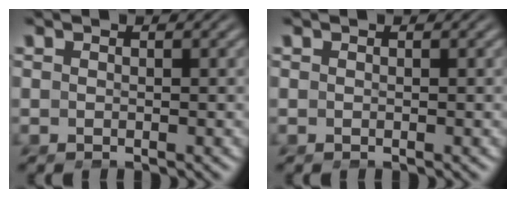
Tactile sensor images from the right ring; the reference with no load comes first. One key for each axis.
{"total": 0.0}